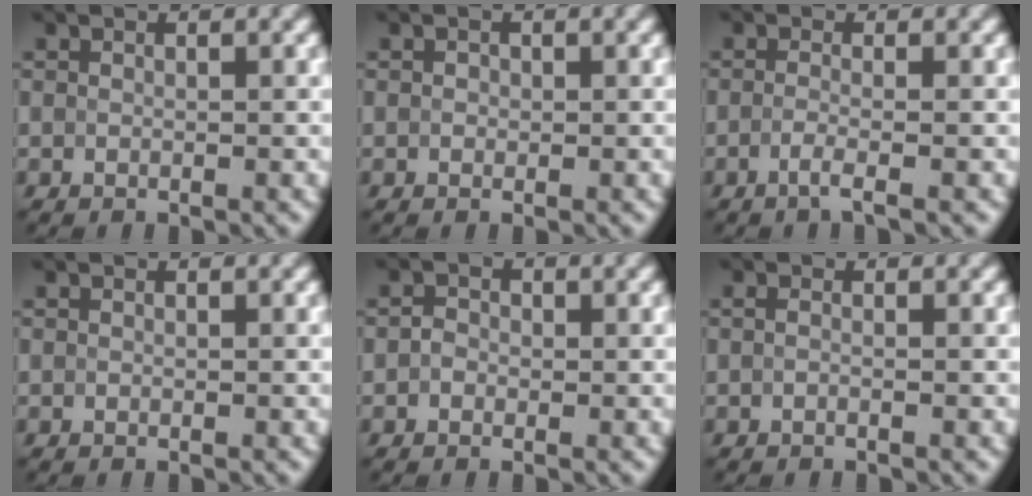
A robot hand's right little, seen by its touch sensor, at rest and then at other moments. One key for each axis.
{"total": 0.5, "fx": 0.3, "fy": 0.4, "fz": 0.1, "tx": -0.003, "ty": -0.002, "tz": 0.005}
{"total": 1.8, "fx": -0.8, "fy": 0.5, "fz": 1.6, "tx": -0.023, "ty": -0.004, "tz": -0.025}
{"total": 0.0}
{"total": 1.0, "fx": -0.1, "fy": 0.9, "fz": 0.4, "tx": -0.008, "ty": 0.001, "tz": -0.005}
{"total": 0.6, "fx": -0.1, "fy": 0.3, "fz": 0.6, "tx": -0.012, "ty": -0.008, "tz": -0.007}